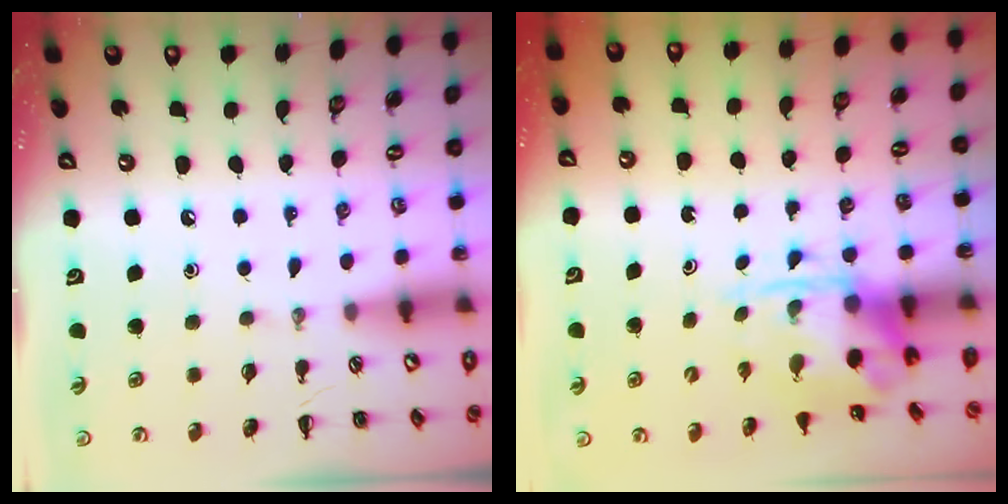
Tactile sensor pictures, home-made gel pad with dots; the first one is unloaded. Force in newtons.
{"total": 3.8, "press": 3.7, "slide": 0.8}